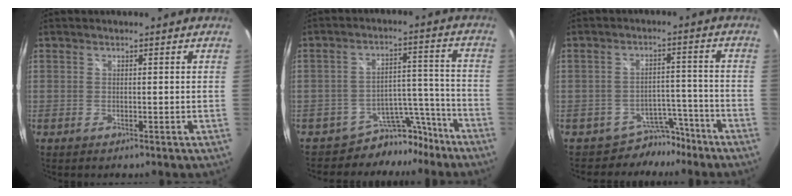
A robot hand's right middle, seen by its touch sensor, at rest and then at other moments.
{"total": 9.2, "force": [-7.9, 4.7, 0.6], "torque": [0.000, 0.046, -0.112]}
{"total": 6.0, "force": [-5.0, 3.4, -0.1], "torque": [0.005, 0.027, -0.074]}